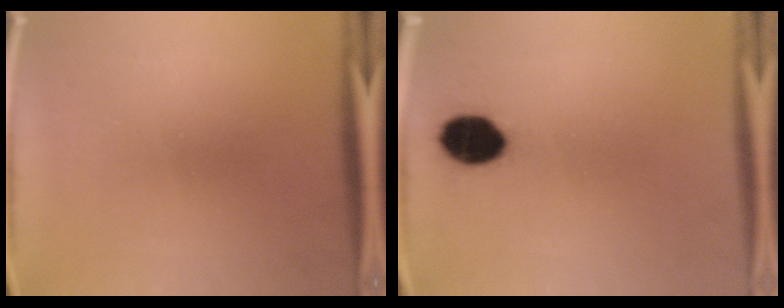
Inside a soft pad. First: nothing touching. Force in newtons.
{"total": 8.8}